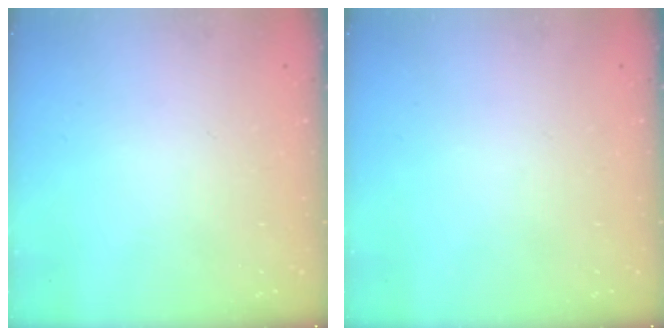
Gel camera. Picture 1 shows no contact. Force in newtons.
{"total": 0.0}